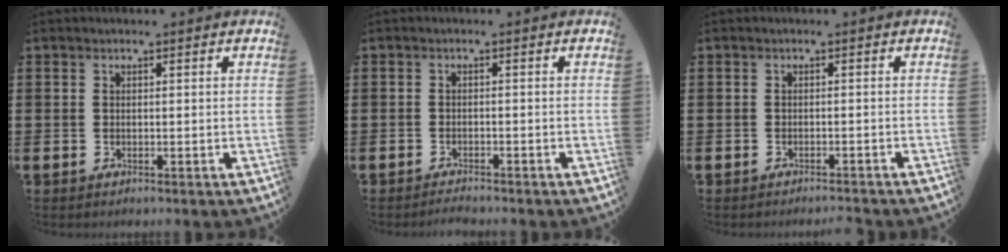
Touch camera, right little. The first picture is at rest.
{"total": 1.1, "force": [-1.1, 0.0, 0.1], "torque": [-0.006, -0.001, -0.022]}
{"total": 0.9, "force": [-0.9, -0.2, 0.0], "torque": [0.000, 0.001, -0.019]}